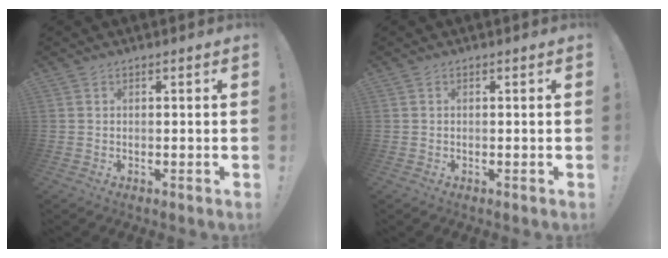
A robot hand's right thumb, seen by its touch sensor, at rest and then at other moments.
{"total": 0.0}